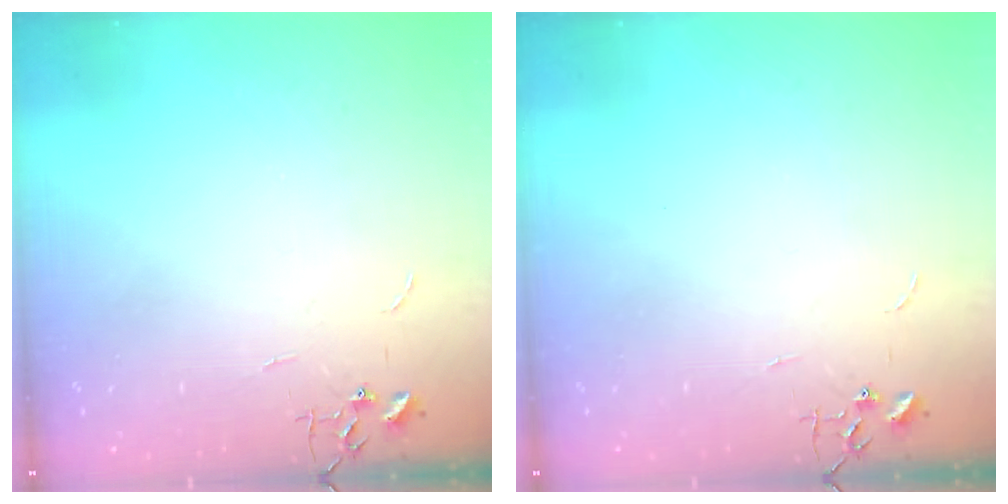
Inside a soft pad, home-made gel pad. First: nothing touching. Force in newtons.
{"total": 0.0}